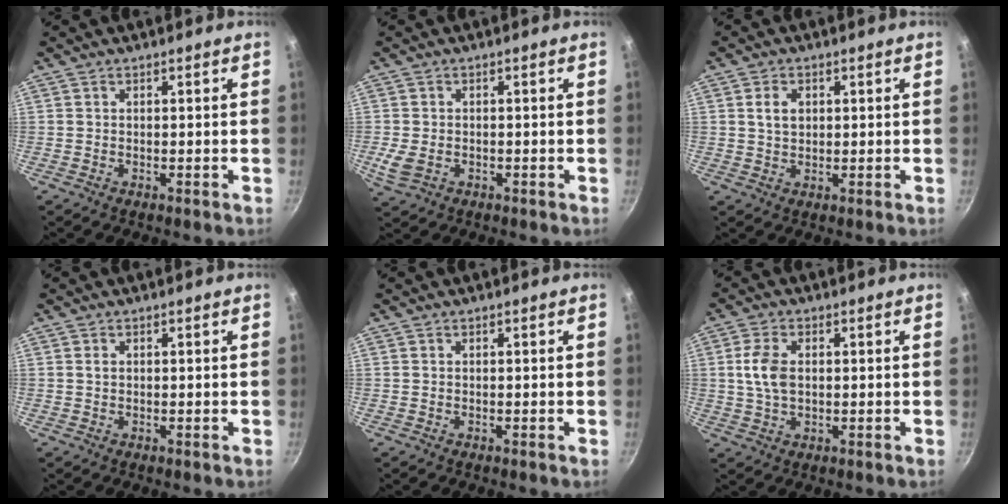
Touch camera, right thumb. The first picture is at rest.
{"total": 4.1, "force": [-1.1, 2.9, 2.6], "torque": [-0.059, -0.003, -0.016]}
{"total": 3.6, "force": [1.0, 2.6, 2.3], "torque": [-0.030, 0.000, 0.018]}
{"total": 0.7, "force": [0.2, 0.5, 0.5], "torque": [-0.007, 0.003, 0.004]}
{"total": 0.0}
{"total": 6.1, "force": [0.7, 3.8, 4.8], "torque": [-0.092, 0.004, 0.012]}